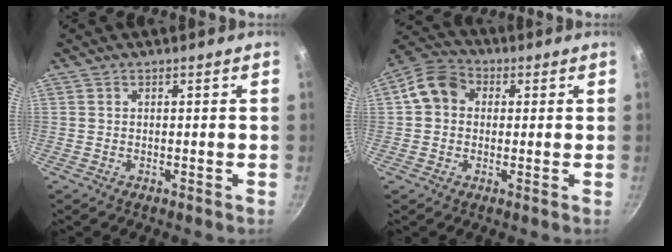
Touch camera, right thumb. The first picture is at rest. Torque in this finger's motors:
{"motor_torque": [-0.29, 0.85, -0.11, 0.03, 0.18]}